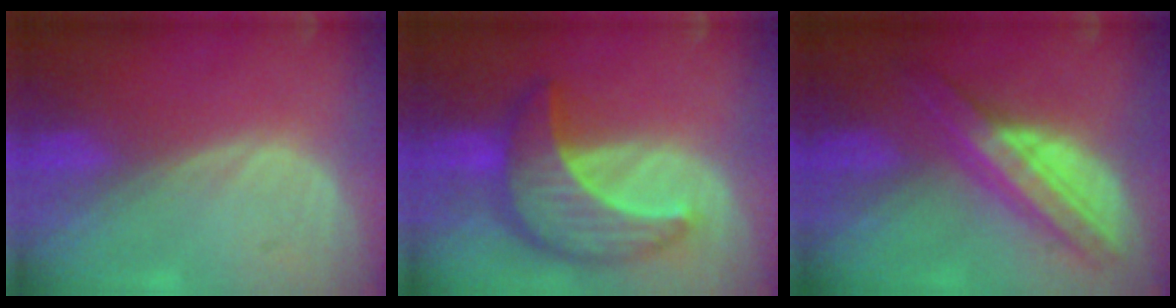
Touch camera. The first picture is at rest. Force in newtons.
{"total": 10.0, "press": 10.0, "slide": 0.7}
{"total": 8.6, "press": 8.5, "slide": 0.4}